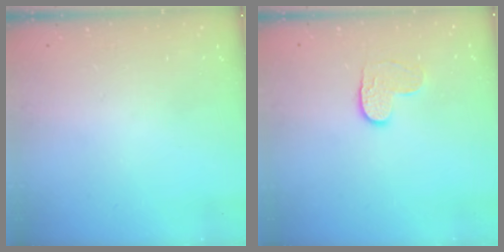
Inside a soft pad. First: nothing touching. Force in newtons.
{"total": 5.2, "press": 5.2, "slide": 0.2}